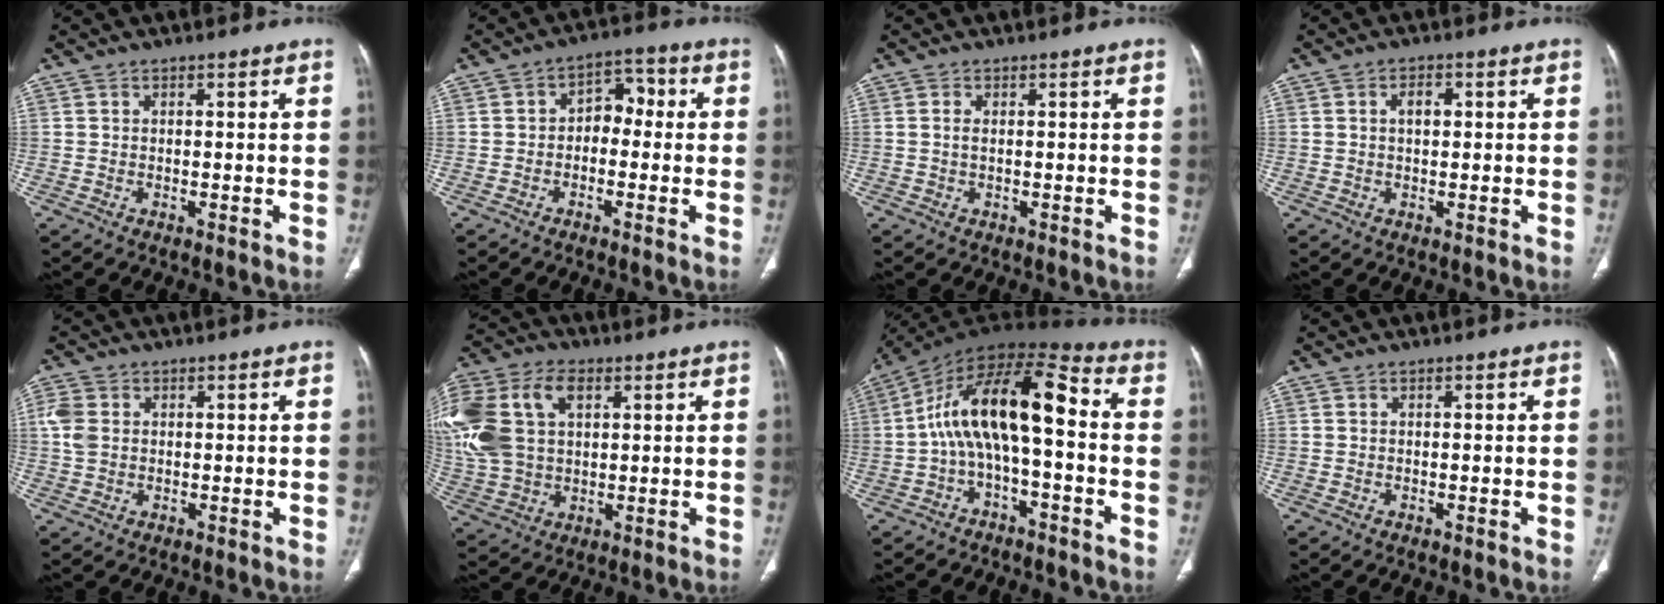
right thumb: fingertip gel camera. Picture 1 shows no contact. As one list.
[{"total": 5.9, "force": [-0.5, 4.2, 4.1], "torque": [-0.035, 0.031, -0.022]}, {"total": 1.2, "force": [0.2, 0.6, 1.0], "torque": [-0.026, 0.002, 0.006]}, {"total": 2.7, "force": [0.6, 1.5, 2.2], "torque": [-0.034, 0.006, 0.009]}, {"total": 4.1, "force": [0.7, 3.1, 2.6], "torque": [-0.068, 0.005, 0.014]}, {"total": 22.7, "force": [6.0, 15.3, 15.6], "torque": [-0.377, 0.032, 0.119]}, {"total": 15.2, "force": [-1.0, 6.3, 13.8], "torque": [-0.240, 0.065, -0.025]}, {"total": 0.0}]